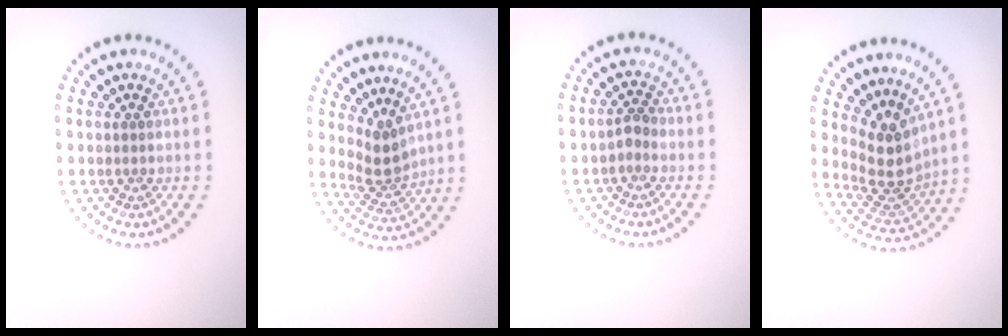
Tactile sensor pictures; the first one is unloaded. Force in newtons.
{"total": 2.6, "press": 1.8, "slide": 1.9}
{"total": 1.3, "press": 1.0, "slide": 0.8}
{"total": 3.7, "press": 2.9, "slide": 2.3}